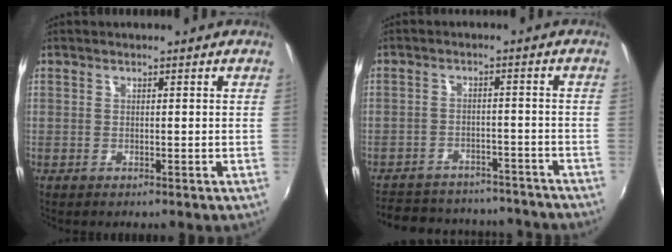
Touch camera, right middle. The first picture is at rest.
{"total": 20.5, "force": [-17.8, 7.4, 7.1], "torque": [-0.154, 0.019, -0.225]}